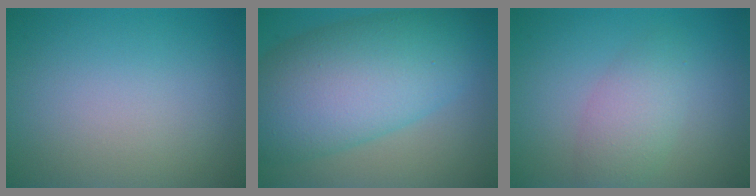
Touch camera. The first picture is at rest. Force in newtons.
{"total": 11.8, "press": 11.8, "slide": 0.2}
{"total": 3.1, "press": 3.1, "slide": 0.0}